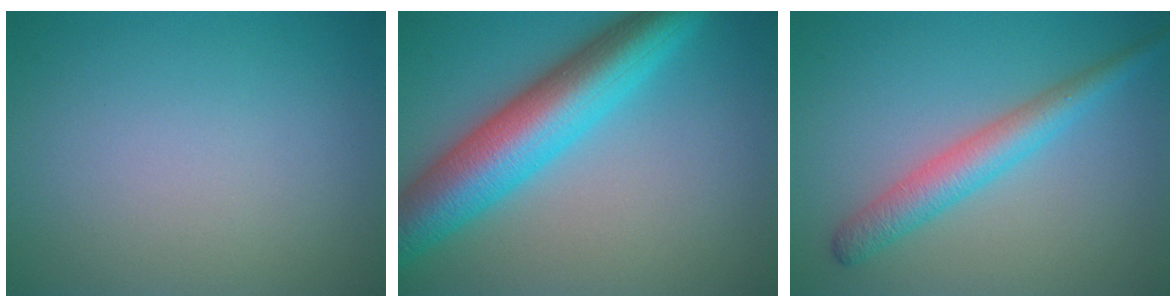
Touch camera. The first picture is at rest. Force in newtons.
{"total": 9.4, "press": 9.4, "slide": 0.2}
{"total": 3.7, "press": 3.7, "slide": 0.1}